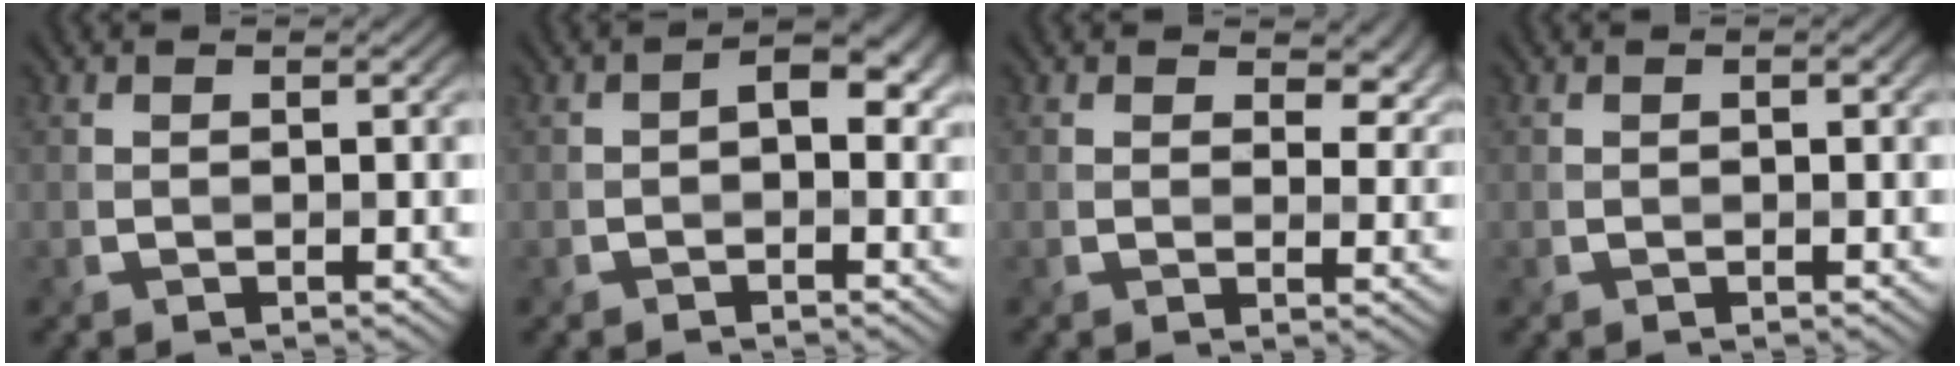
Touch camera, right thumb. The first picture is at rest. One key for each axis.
{"total": 4.2, "fx": 0.1, "fy": 2.6, "fz": 3.4, "tx": -0.044, "ty": 0.001, "tz": 0.000}
{"total": 5.2, "fx": 2.6, "fy": 3.0, "fz": 3.3, "tx": -0.045, "ty": -0.006, "tz": 0.039}
{"total": 0.9, "fx": 0.2, "fy": 0.3, "fz": 0.8, "tx": -0.011, "ty": 0.001, "tz": 0.003}